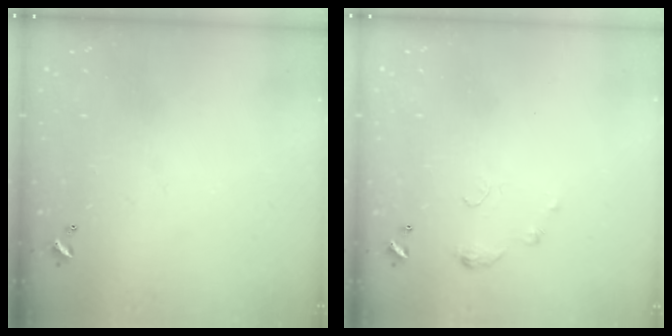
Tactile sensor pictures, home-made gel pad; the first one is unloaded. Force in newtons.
{"total": 4.7, "press": 4.6, "slide": 0.7}